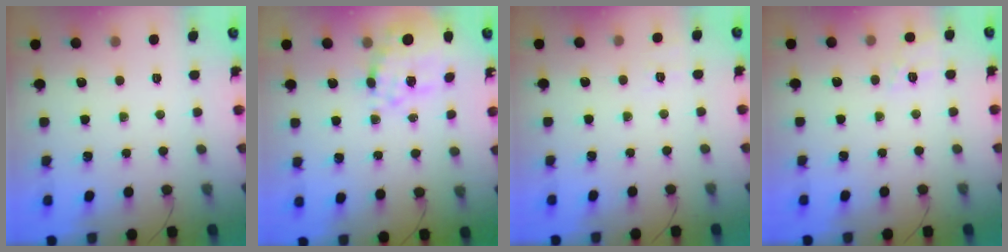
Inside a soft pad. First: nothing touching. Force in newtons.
{"total": 11.0, "press": 10.2, "slide": 4.2}
{"total": 7.0, "press": 6.6, "slide": 2.2}
{"total": 10.0, "press": 9.9, "slide": 1.3}